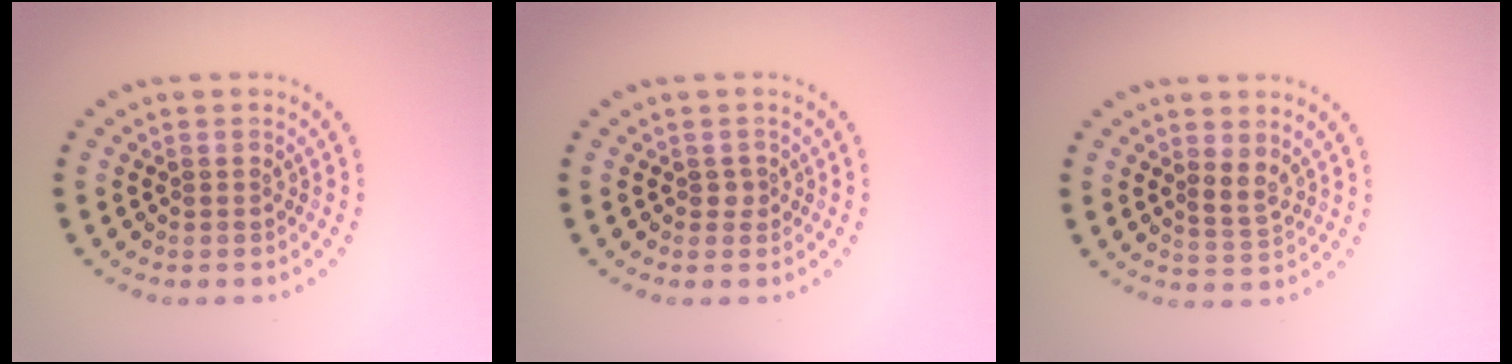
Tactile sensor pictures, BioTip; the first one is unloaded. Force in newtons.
{"total": 0.8, "press": 0.5, "slide": 0.6}
{"total": 1.6, "press": 1.4, "slide": 0.9}